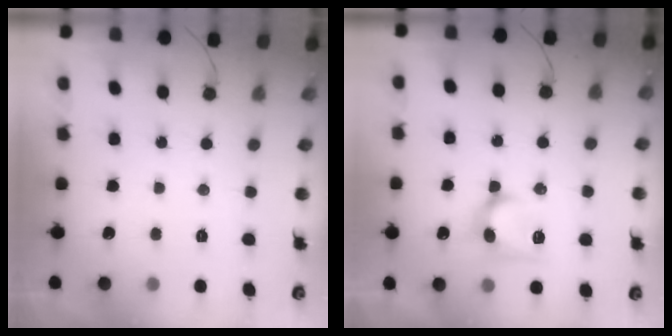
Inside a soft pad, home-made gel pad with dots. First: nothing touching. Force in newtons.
{"total": 10.1, "press": 10.0, "slide": 0.7}